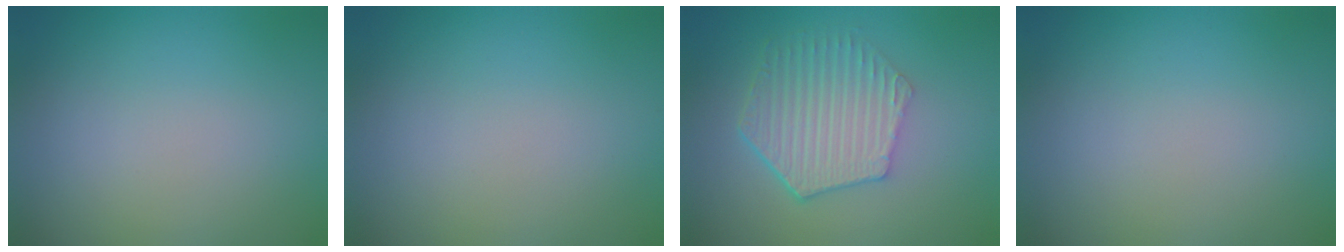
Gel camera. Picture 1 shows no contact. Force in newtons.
{"total": 0.0}
{"total": 5.8, "press": 4.3, "slide": 3.8}
{"total": 0.0}